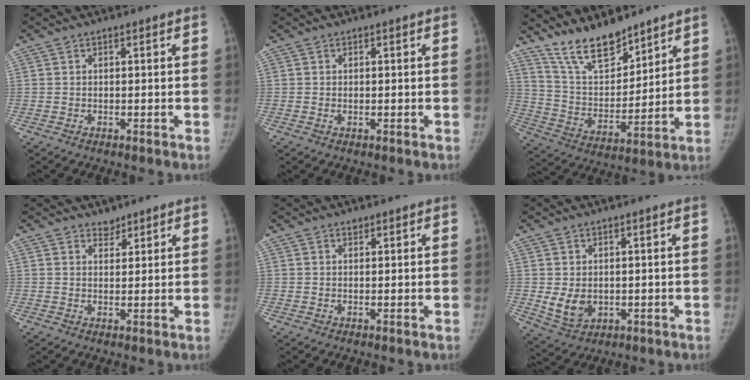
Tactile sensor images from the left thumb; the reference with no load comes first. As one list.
[{"total": 0.5, "force": [-0.1, 0.3, 0.4], "torque": [-0.009, 0.003, 0.000]}, {"total": 13.4, "force": [11.0, 4.9, 5.7], "torque": [-0.066, -0.074, 0.212]}, {"total": 1.9, "force": [1.6, 1.0, 0.0], "torque": [0.019, -0.012, 0.022]}, {"total": 0.6, "force": [0.5, 0.3, 0.1], "torque": [0.003, -0.004, 0.007]}, {"total": 5.5, "force": [-0.1, 4.2, 3.5], "torque": [-0.047, -0.012, 0.015]}]